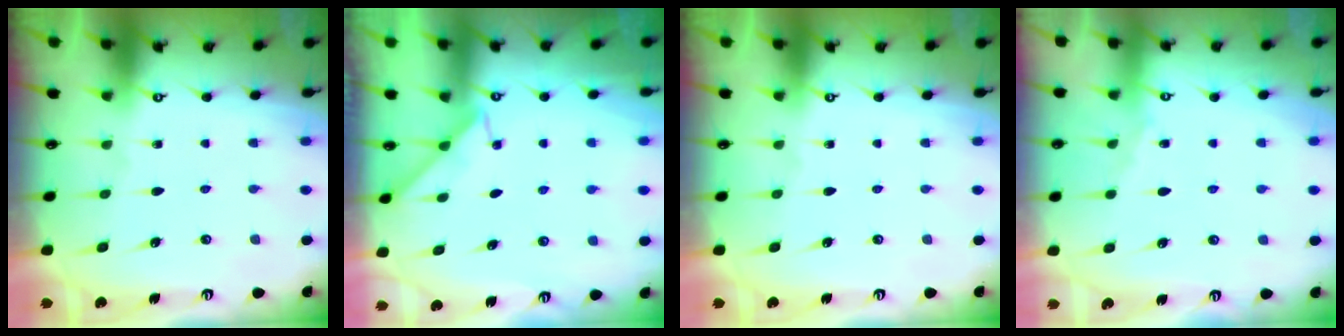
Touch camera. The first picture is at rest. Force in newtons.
{"total": 2.9, "press": 2.8, "slide": 0.4}
{"total": 0.0}
{"total": 2.8, "press": 2.8, "slide": 0.5}